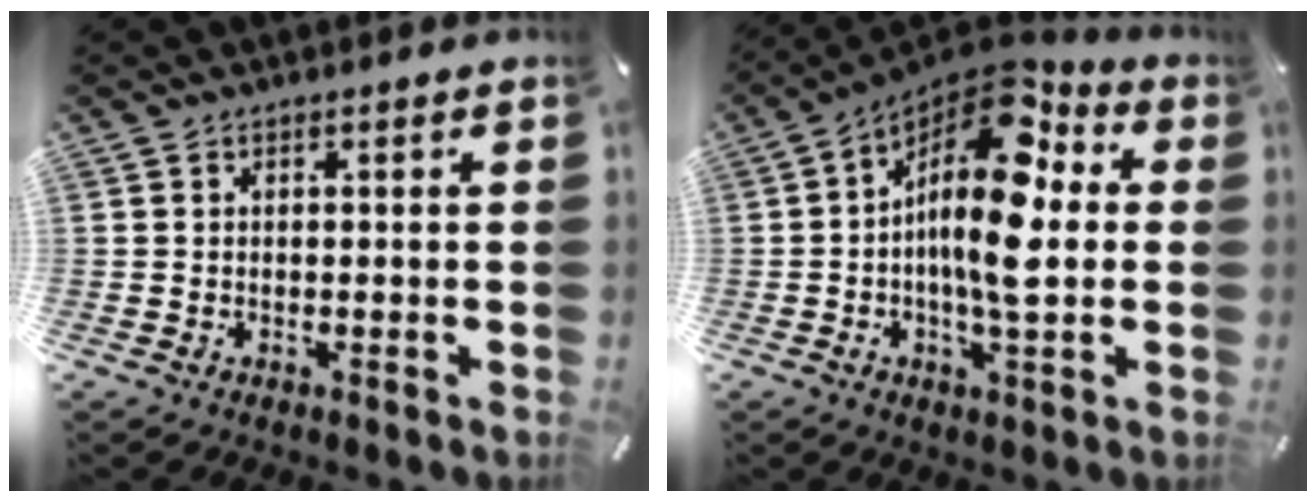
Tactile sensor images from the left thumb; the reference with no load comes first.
{"total": 17.0, "force": [2.1, 6.7, 15.5], "torque": [-0.305, -0.029, 0.027]}